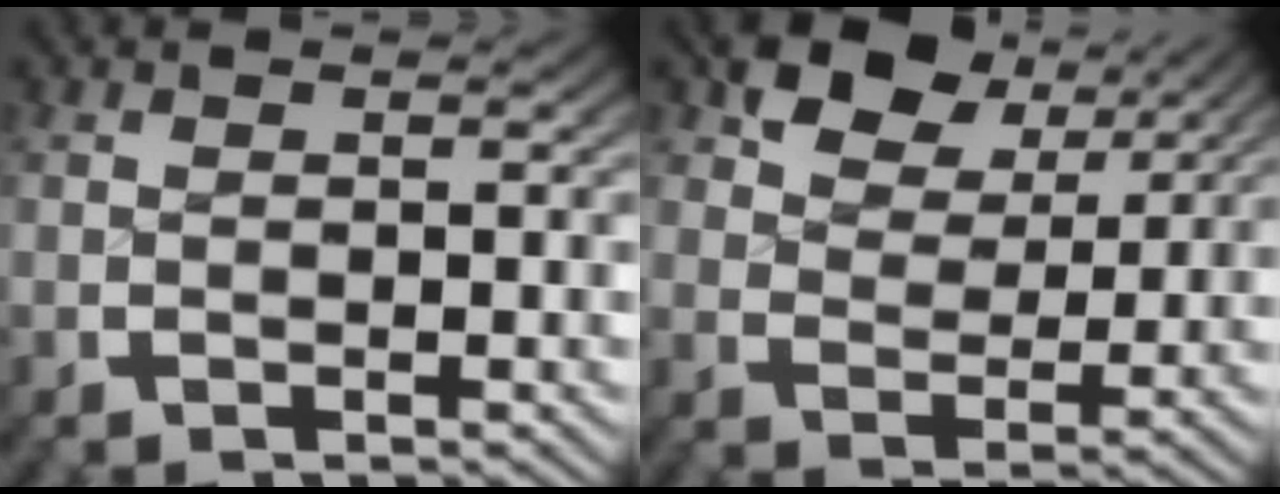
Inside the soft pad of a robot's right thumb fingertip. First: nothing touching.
{"total": 7.1, "force": [4.3, 3.9, 4.0], "torque": [-0.070, -0.004, 0.074]}